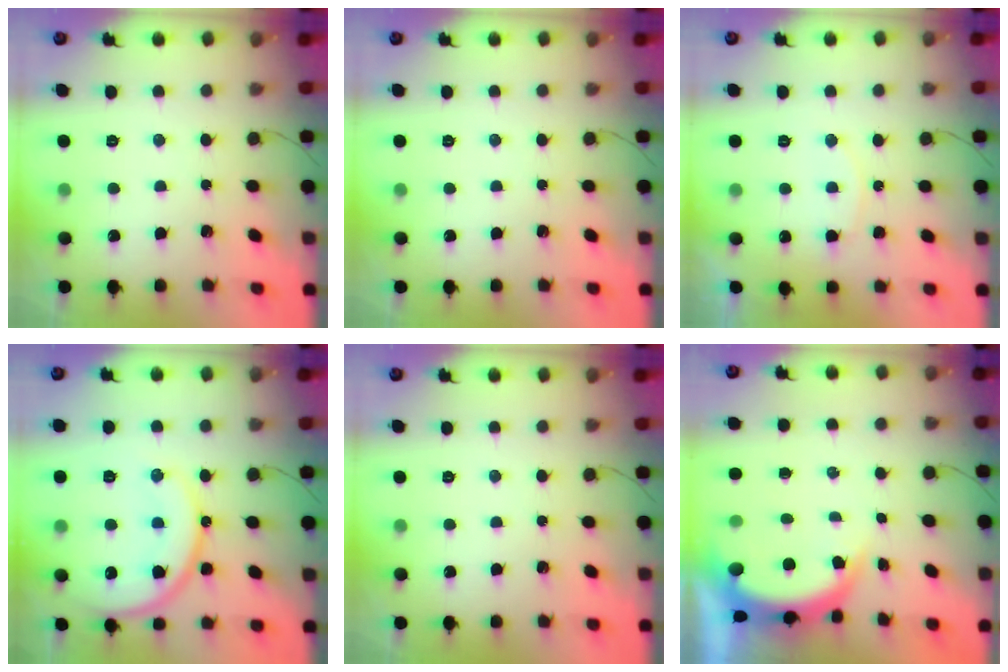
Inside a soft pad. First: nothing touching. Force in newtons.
{"total": 0.0}
{"total": 7.5, "press": 7.4, "slide": 0.7}
{"total": 17.7, "press": 17.6, "slide": 1.8}
{"total": 0.0}
{"total": 4.0, "press": 4.0, "slide": 0.6}